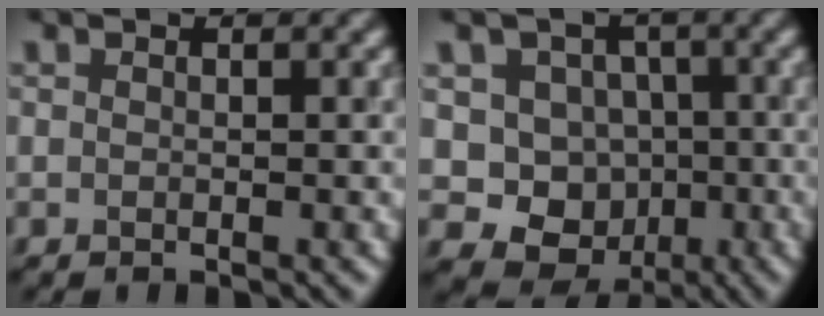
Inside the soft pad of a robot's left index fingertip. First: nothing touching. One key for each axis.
{"total": 7.5, "fx": -1.0, "fy": 7.0, "fz": 2.5, "tx": -0.036, "ty": 0.008, "tz": -0.038}